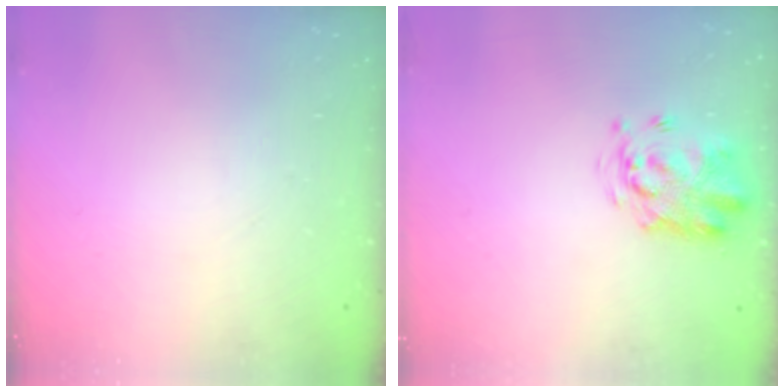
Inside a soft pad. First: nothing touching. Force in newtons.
{"total": 3.4, "press": 3.3, "slide": 0.7}